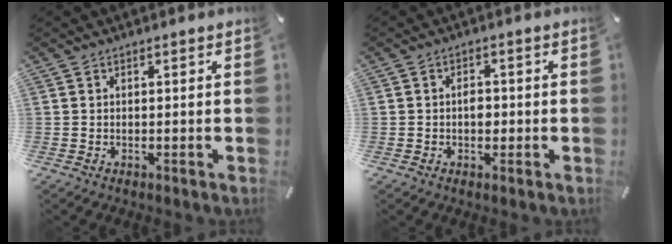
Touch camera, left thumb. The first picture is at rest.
{"total": 2.7, "force": [-0.5, 1.9, 1.9], "torque": [-0.029, 0.001, -0.012]}